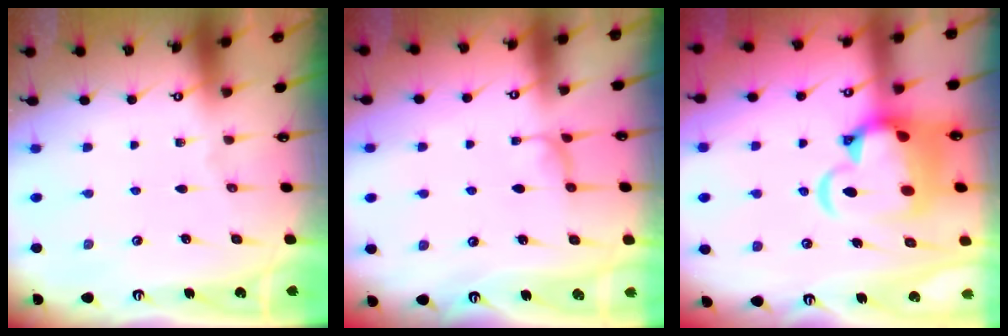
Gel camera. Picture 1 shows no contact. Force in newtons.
{"total": 1.1, "press": 0.9, "slide": 0.6}
{"total": 9.9, "press": 9.7, "slide": 1.9}